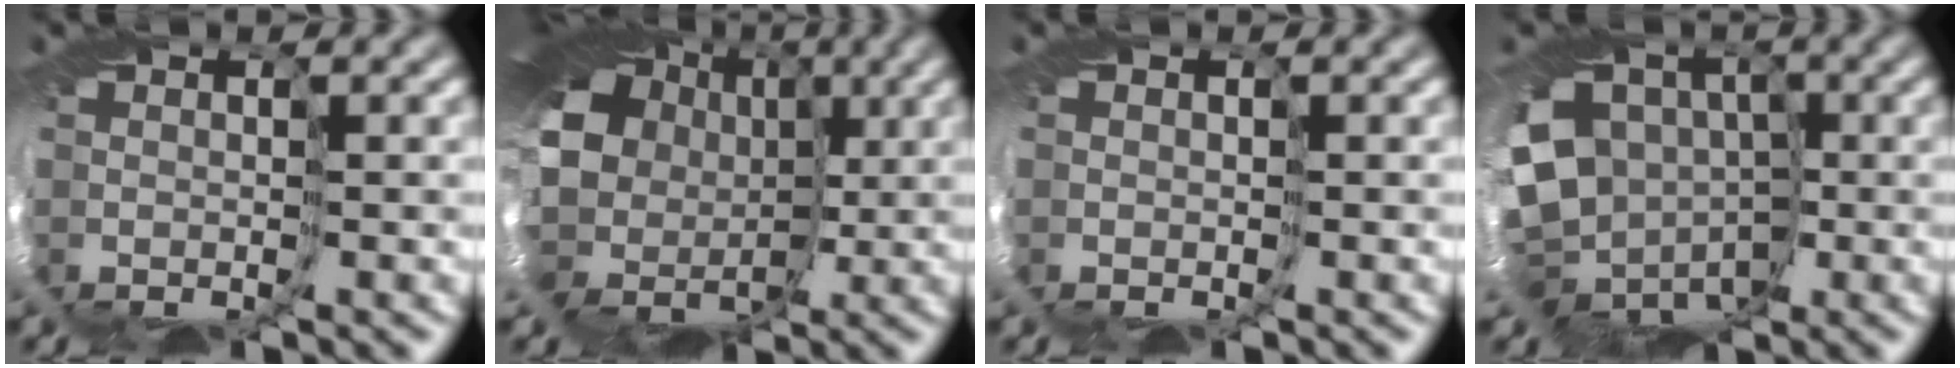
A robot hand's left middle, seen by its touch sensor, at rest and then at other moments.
{"total": 15.8, "force": [1.1, 13.2, 8.7], "torque": [-0.166, -0.021, 0.012]}
{"total": 1.1, "force": [-0.2, 1.0, 0.1], "torque": [0.001, -0.005, 0.000]}
{"total": 11.1, "force": [-2.5, 9.2, 5.7], "torque": [-0.096, -0.007, -0.050]}